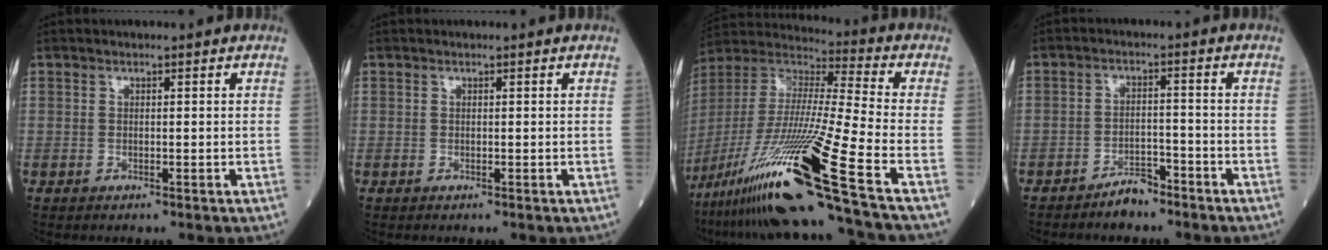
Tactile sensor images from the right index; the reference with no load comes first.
{"total": 0.0}
{"total": 25.9, "force": [-15.6, -2.2, 20.5], "torque": [-0.411, -0.046, -0.293]}
{"total": 3.6, "force": [-3.1, 1.4, 1.3], "torque": [-0.022, 0.005, -0.053]}